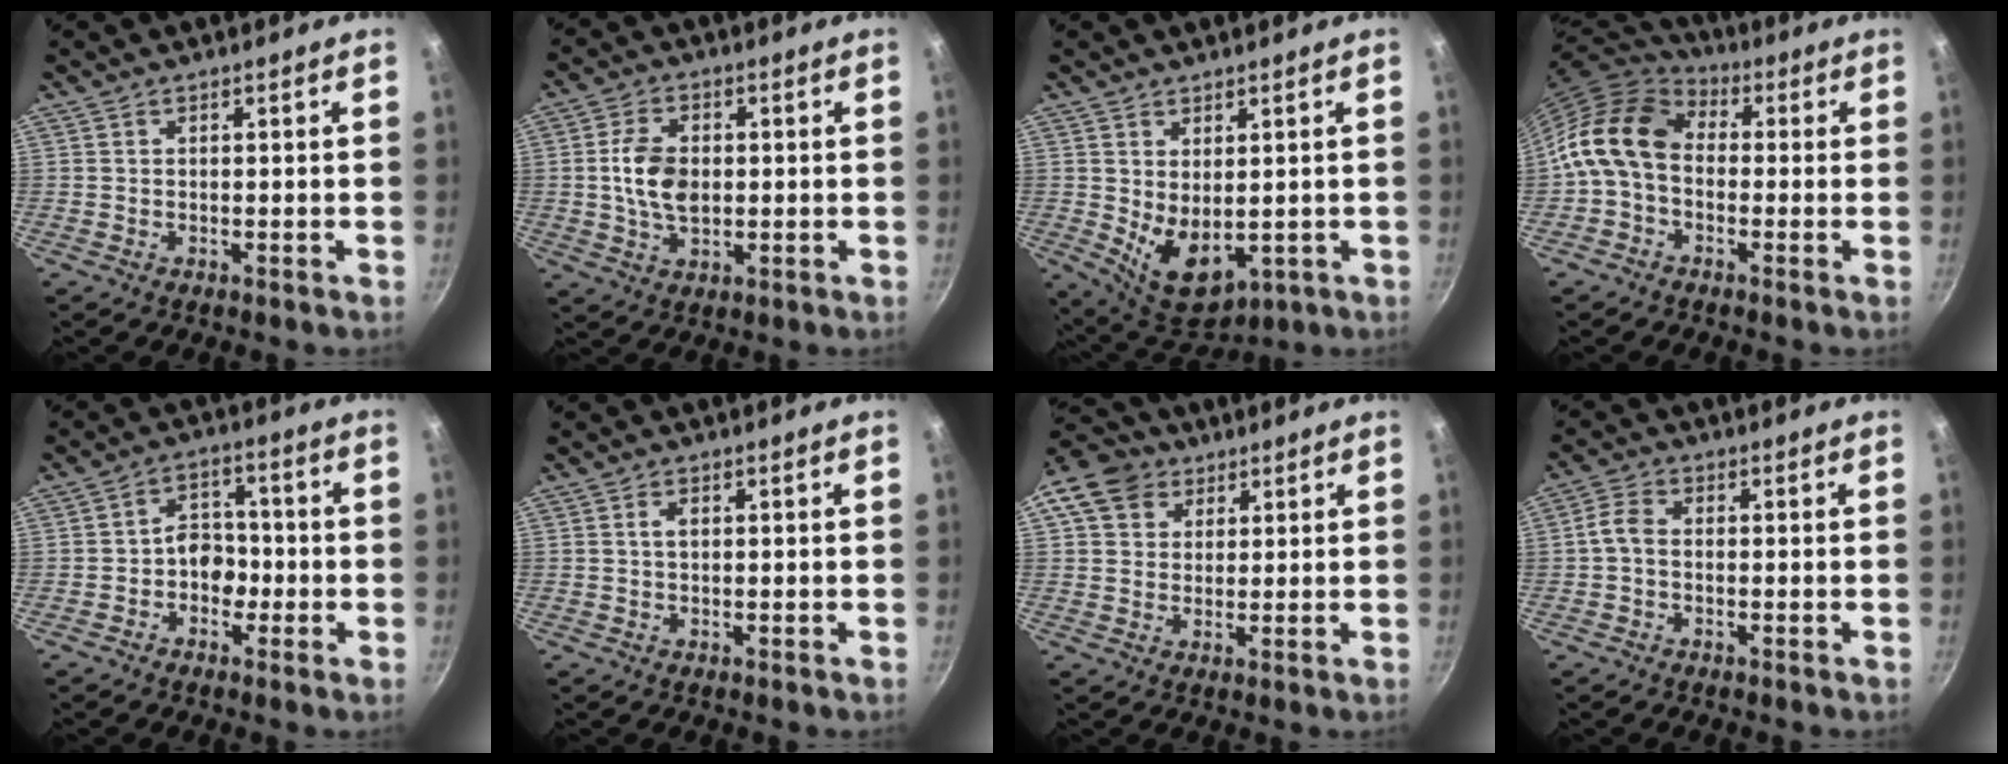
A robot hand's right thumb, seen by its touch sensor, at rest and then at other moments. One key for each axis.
{"total": 8.3, "fx": 0.2, "fy": 5.4, "fz": 6.3, "tx": -0.111, "ty": 0.004, "tz": 0.002}
{"total": 9.0, "fx": 0.2, "fy": 5.5, "fz": 7.1, "tx": -0.090, "ty": -0.025, "tz": 0.027}
{"total": 13.5, "fx": -0.5, "fy": 9.8, "fz": 9.2, "tx": -0.157, "ty": 0.037, "tz": -0.031}
{"total": 6.1, "fx": -1.6, "fy": 4.8, "fz": 3.5, "tx": -0.010, "ty": 0.024, "tz": -0.033}
{"total": 1.6, "fx": 0.3, "fy": 0.9, "fz": 1.2, "tx": -0.020, "ty": 0.003, "tz": 0.006}
{"total": 10.3, "fx": 4.4, "fy": 8.3, "fz": 4.3, "tx": -0.063, "ty": 0.013, "tz": 0.067}
{"total": 3.6, "fx": -0.5, "fy": 2.5, "fz": 2.5, "tx": -0.057, "ty": 0.016, "tz": -0.020}